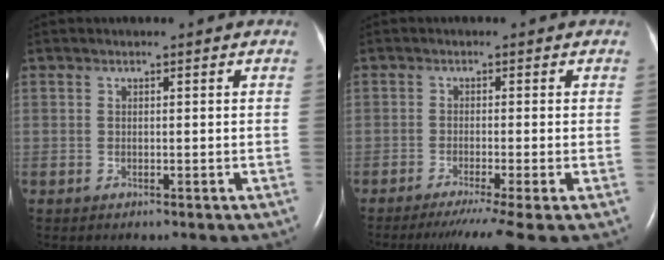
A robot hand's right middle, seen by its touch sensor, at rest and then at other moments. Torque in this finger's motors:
{"motor_torque": [0.61, -0.67, 0.15, 0.08]}